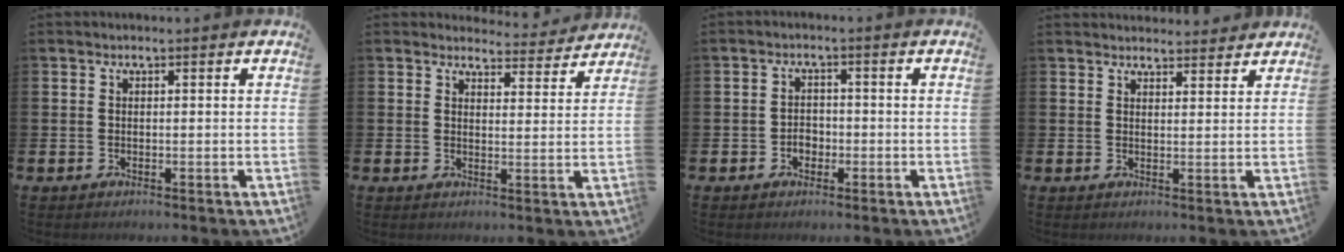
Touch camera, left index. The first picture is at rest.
{"total": 3.8, "force": [3.7, 0.9, 0.0], "torque": [0.010, -0.033, 0.060]}
{"total": 2.1, "force": [-0.8, 1.6, 1.0], "torque": [-0.007, -0.002, -0.021]}
{"total": 2.9, "force": [2.8, 0.4, 0.0], "torque": [0.003, -0.017, 0.050]}